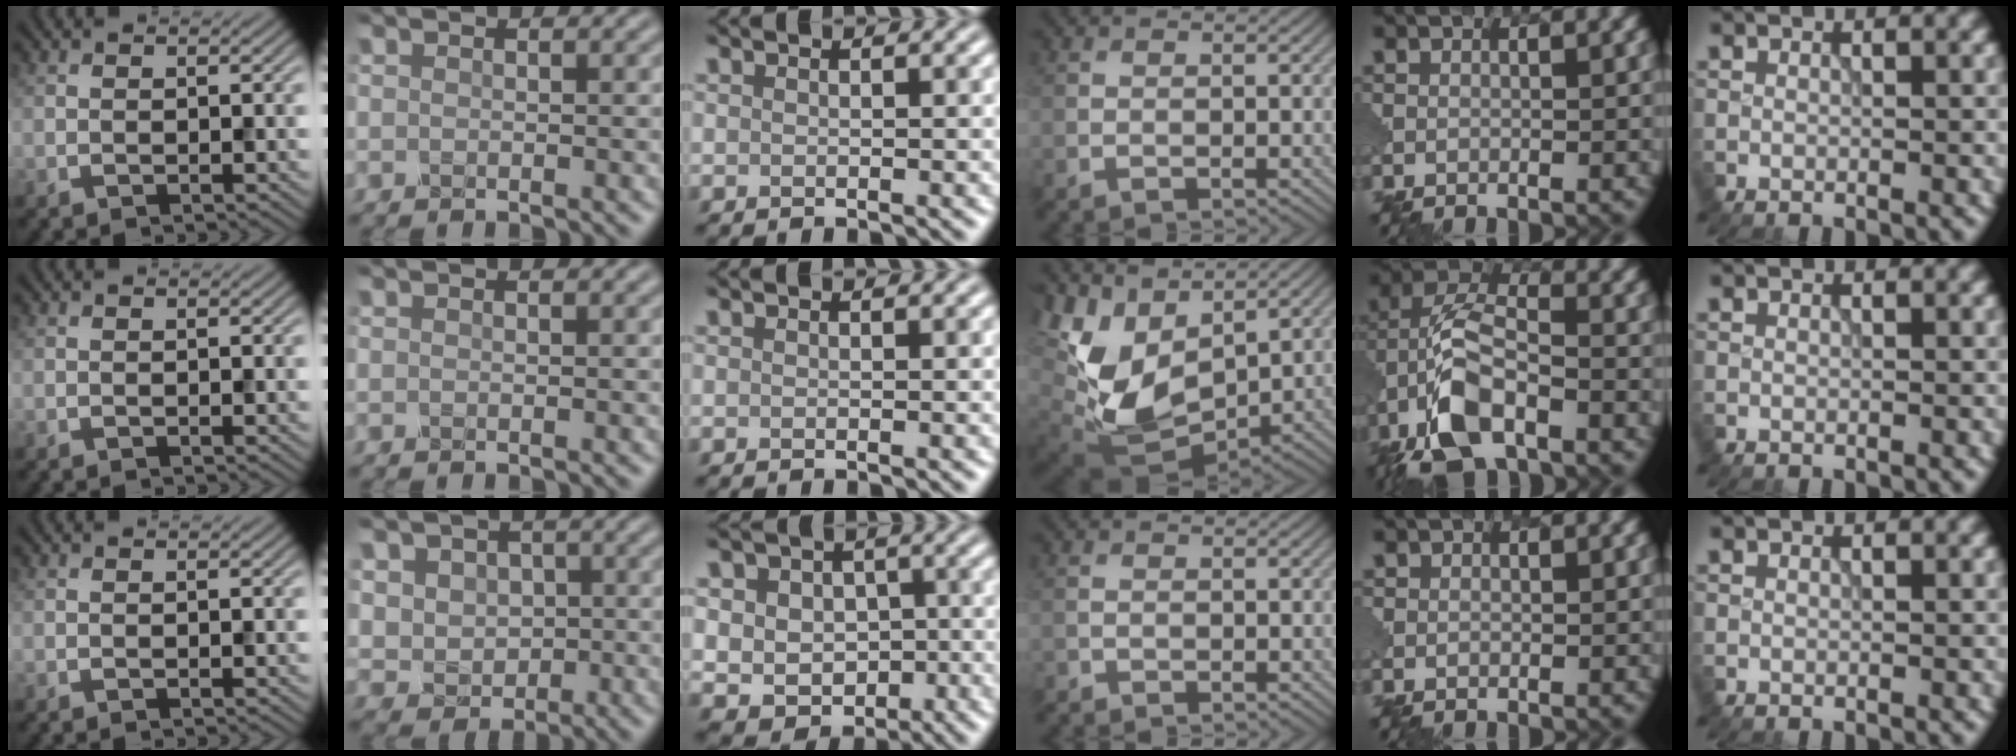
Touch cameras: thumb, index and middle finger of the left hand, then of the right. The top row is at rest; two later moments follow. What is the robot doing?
{"motion": "insert", "object": "pin"}